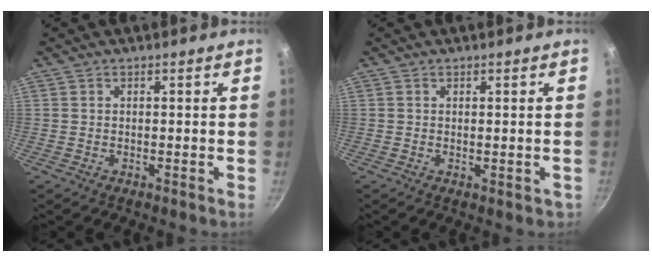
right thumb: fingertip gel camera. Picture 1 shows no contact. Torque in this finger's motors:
{"motor_torque": [-0.11, 0.10, -0.21, 0.01, 0.00]}